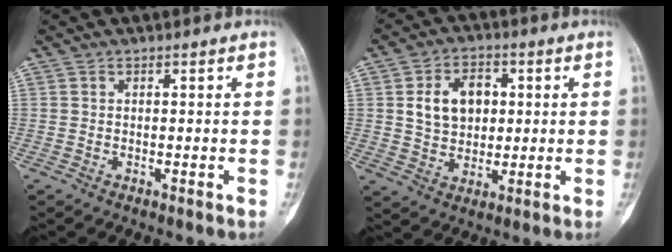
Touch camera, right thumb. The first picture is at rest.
{"total": 9.7, "force": [1.8, 7.1, 6.2], "torque": [-0.075, 0.001, 0.034]}